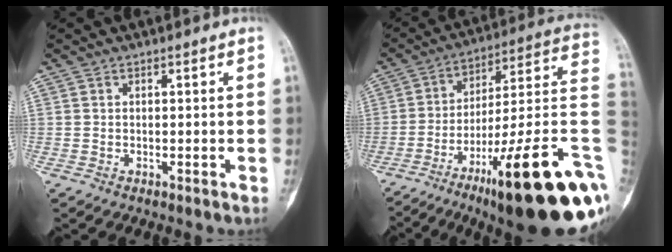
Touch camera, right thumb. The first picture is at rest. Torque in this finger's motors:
{"motor_torque": [3.68, 1.33, 1.31, -1.47, 0.62]}